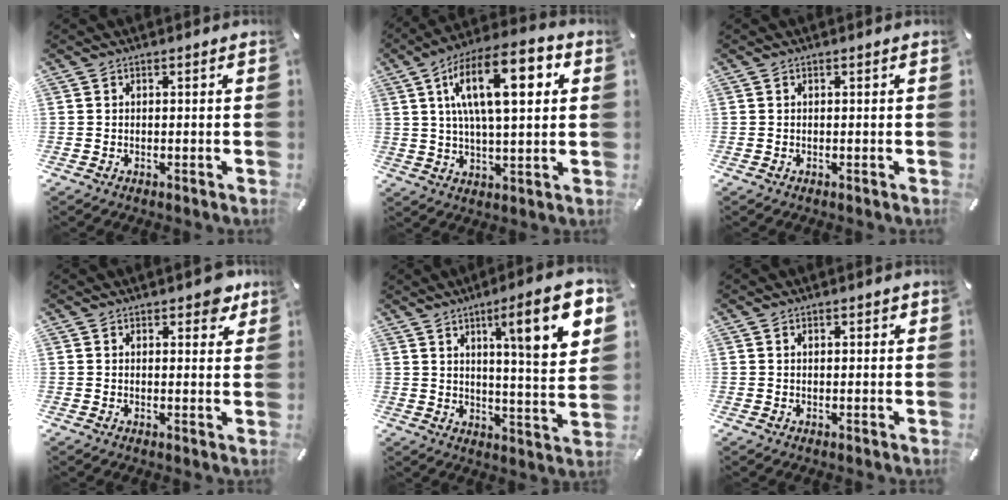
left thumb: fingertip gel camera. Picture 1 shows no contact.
{"total": 18.1, "force": [5.9, 7.2, 15.6], "torque": [-0.275, -0.003, 0.087]}
{"total": 0.0}
{"total": 4.2, "force": [2.9, 2.2, 2.1], "torque": [-0.010, -0.012, 0.043]}
{"total": 15.6, "force": [7.3, 2.6, 13.5], "torque": [-0.200, -0.031, 0.104]}
{"total": 1.3, "force": [0.6, 0.6, 1.0], "torque": [-0.020, 0.003, 0.010]}